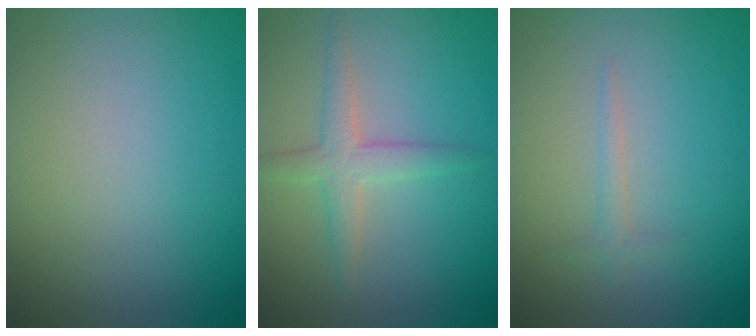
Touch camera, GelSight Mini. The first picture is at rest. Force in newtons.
{"total": 2.4, "press": 2.4, "slide": 0.2}
{"total": 0.8, "press": 0.8, "slide": 0.1}